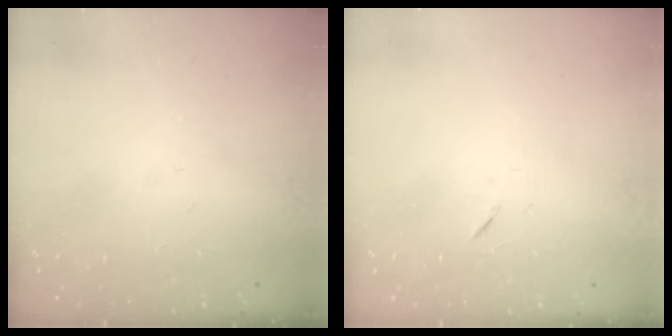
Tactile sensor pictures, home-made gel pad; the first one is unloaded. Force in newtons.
{"total": 4.9, "press": 4.5, "slide": 1.9}